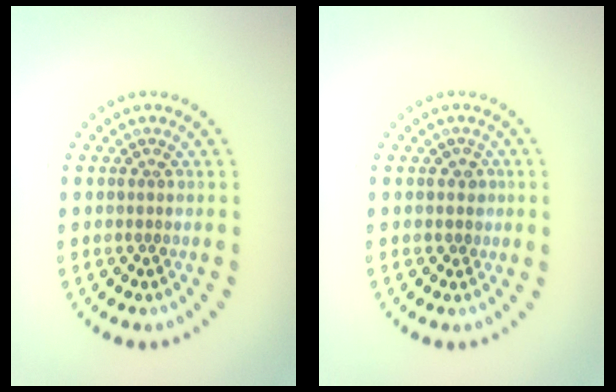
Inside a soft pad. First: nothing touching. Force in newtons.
{"total": 0.9, "press": 0.7, "slide": 0.6}